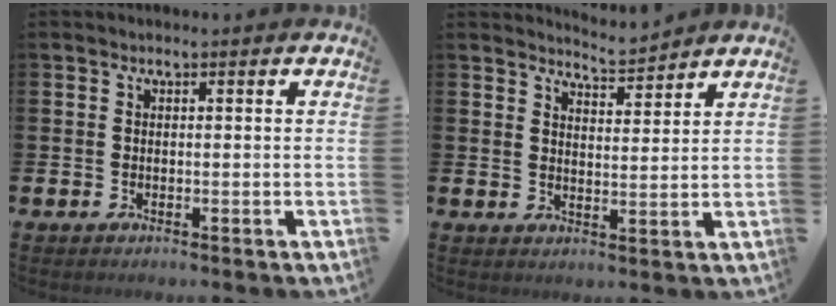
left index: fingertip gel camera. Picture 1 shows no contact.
{"total": 4.8, "force": [4.8, 0.1, 0.0], "torque": [-0.009, -0.031, 0.088]}